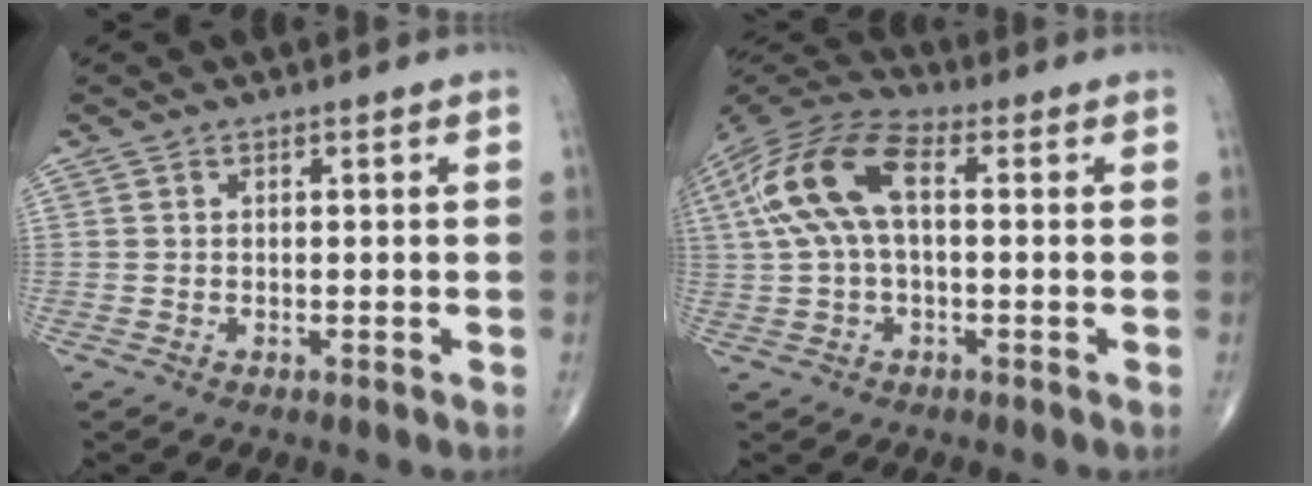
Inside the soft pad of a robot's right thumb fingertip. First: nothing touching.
{"total": 14.3, "force": [2.1, 7.2, 12.2], "torque": [-0.263, 0.041, 0.034]}